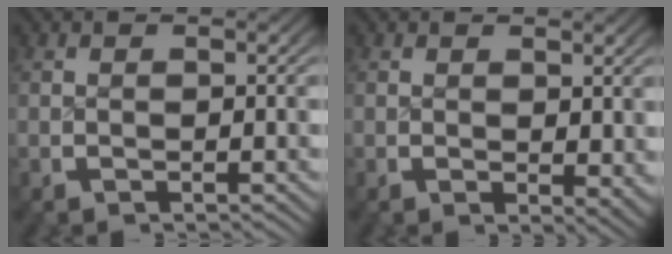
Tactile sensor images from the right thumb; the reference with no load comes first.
{"total": 1.9, "force": [0.5, 1.0, 1.5], "torque": [-0.009, -0.008, 0.013]}